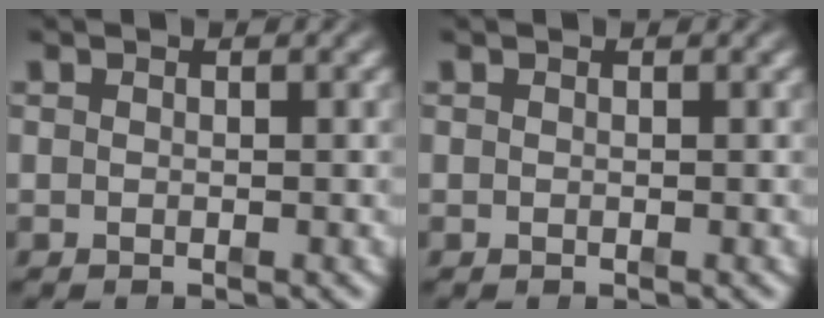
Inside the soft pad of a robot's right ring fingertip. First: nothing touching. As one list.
[{"total": 0.0}]